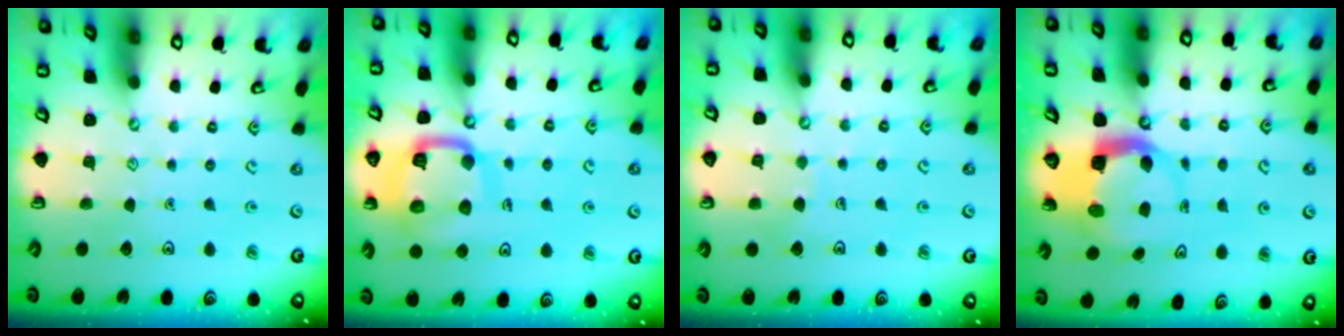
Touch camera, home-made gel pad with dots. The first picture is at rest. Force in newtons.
{"total": 15.4, "press": 15.3, "slide": 1.6}
{"total": 3.8, "press": 3.8, "slide": 0.3}
{"total": 5.1, "press": 5.1, "slide": 0.7}